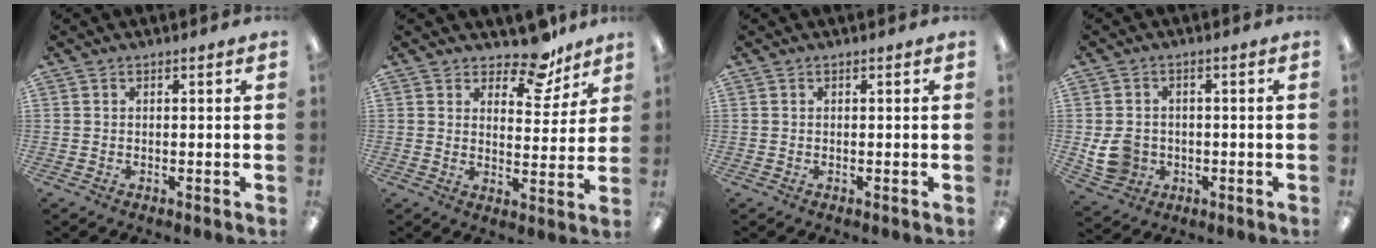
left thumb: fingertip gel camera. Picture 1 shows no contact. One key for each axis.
{"total": 10.0, "fx": 8.0, "fy": 4.3, "fz": 4.1, "tx": -0.055, "ty": -0.052, "tz": 0.142}
{"total": 0.0}
{"total": 7.4, "fx": -1.1, "fy": 6.6, "fz": 3.2, "tx": -0.063, "ty": 0.011, "tz": -0.016}